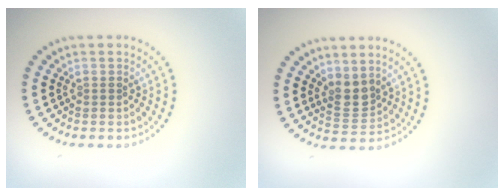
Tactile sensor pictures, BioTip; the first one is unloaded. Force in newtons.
{"total": 2.4, "press": 1.9, "slide": 1.5}